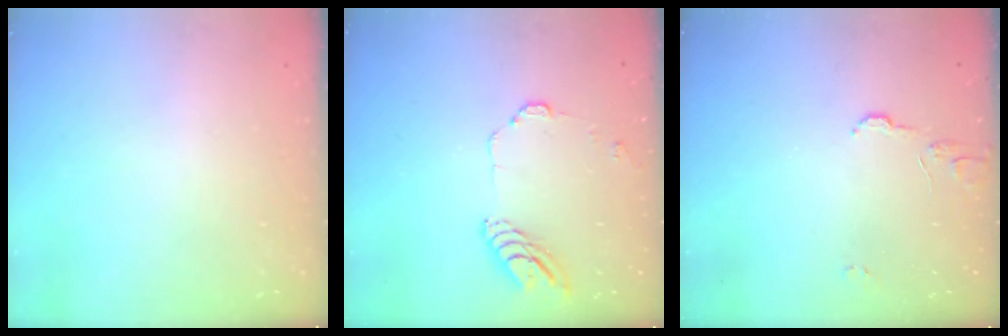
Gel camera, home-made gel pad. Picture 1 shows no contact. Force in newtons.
{"total": 9.6, "press": 9.6, "slide": 0.3}
{"total": 5.4, "press": 5.4, "slide": 0.4}